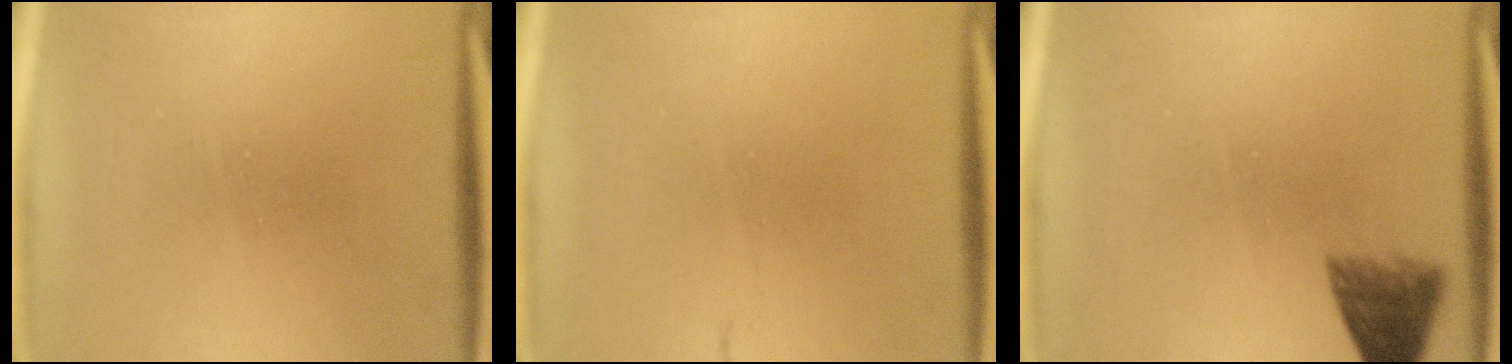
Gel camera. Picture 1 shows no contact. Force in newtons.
{"total": 1.6}
{"total": 4.0}